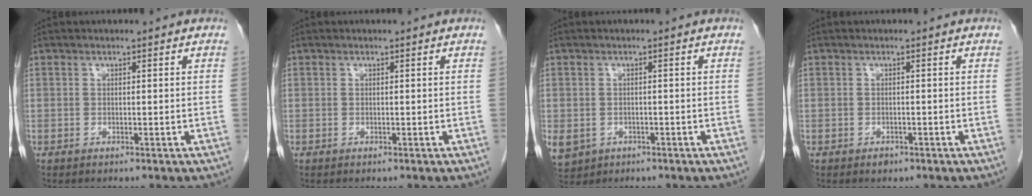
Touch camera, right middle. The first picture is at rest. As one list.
[{"total": 0.0}, {"total": 8.1, "force": [-3.3, 6.8, 2.9], "torque": [-0.088, -0.004, -0.043]}, {"total": 0.9, "force": [-0.6, 0.6, 0.4], "torque": [-0.006, 0.001, -0.007]}]